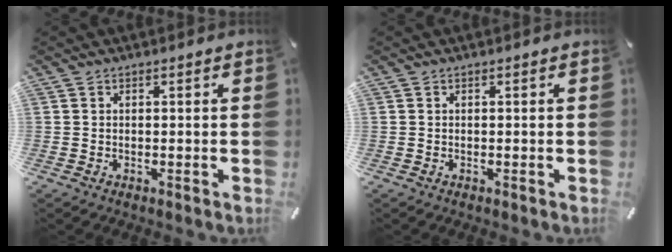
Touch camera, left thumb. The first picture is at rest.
{"total": 0.0}